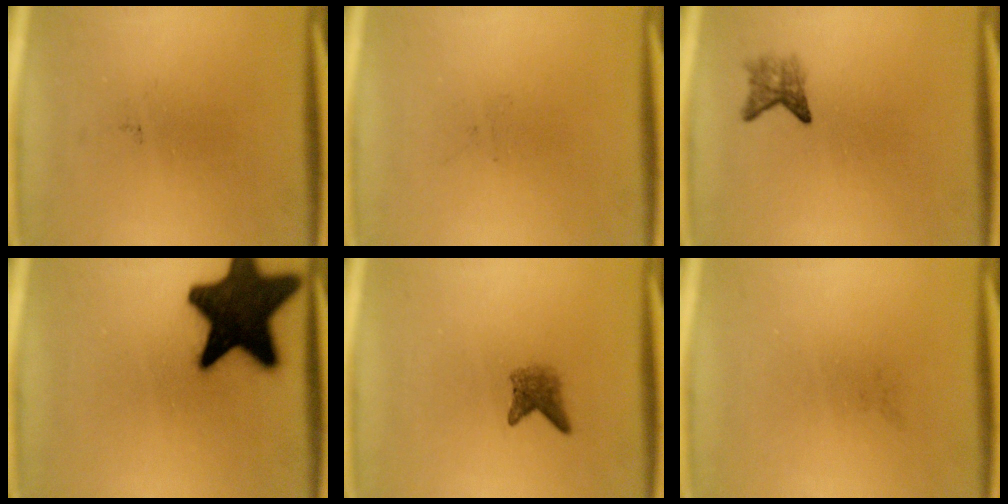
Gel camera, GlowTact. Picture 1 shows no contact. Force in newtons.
{"total": 0.0}
{"total": 2.3}
{"total": 19.4}
{"total": 2.4}
{"total": 0.0}